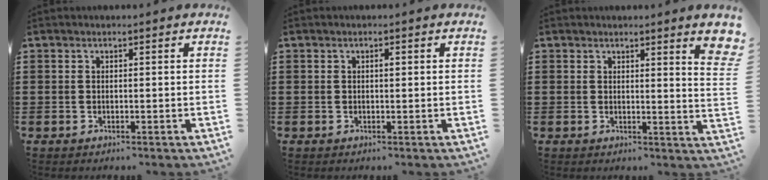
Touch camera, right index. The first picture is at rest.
{"total": 0.7, "force": [0.2, 0.2, 0.7], "torque": [-0.014, -0.001, 0.004]}
{"total": 2.3, "force": [2.0, 0.8, 1.0], "torque": [-0.003, -0.003, 0.032]}